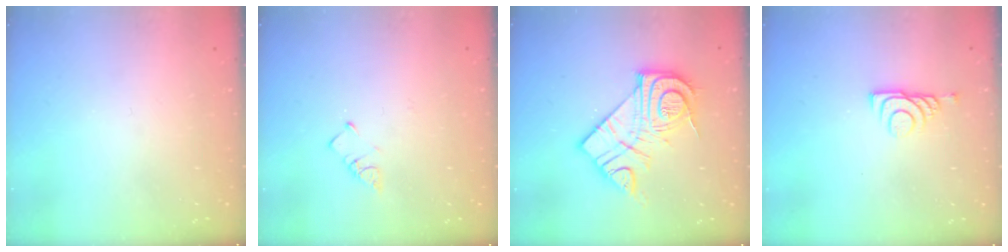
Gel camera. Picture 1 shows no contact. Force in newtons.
{"total": 2.7, "press": 2.7, "slide": 0.4}
{"total": 15.6, "press": 15.5, "slide": 1.3}
{"total": 6.3, "press": 6.3, "slide": 0.9}